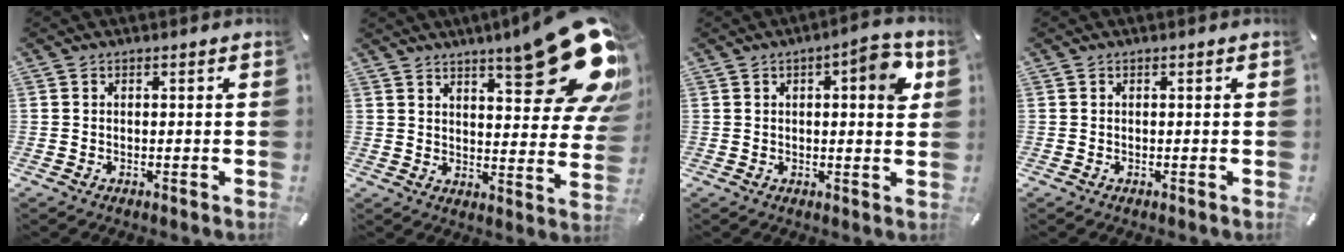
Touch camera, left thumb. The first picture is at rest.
{"total": 21.1, "force": [13.2, 5.8, 15.5], "torque": [-0.203, -0.098, 0.210]}
{"total": 7.3, "force": [2.9, 2.4, 6.3], "torque": [-0.076, -0.013, 0.039]}
{"total": 0.0}